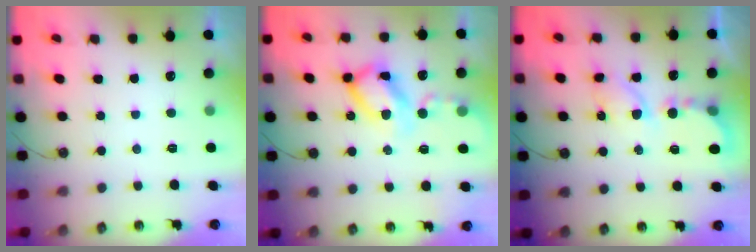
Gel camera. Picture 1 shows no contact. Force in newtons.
{"total": 12.9, "press": 12.9, "slide": 1.2}
{"total": 6.4, "press": 6.4, "slide": 0.3}